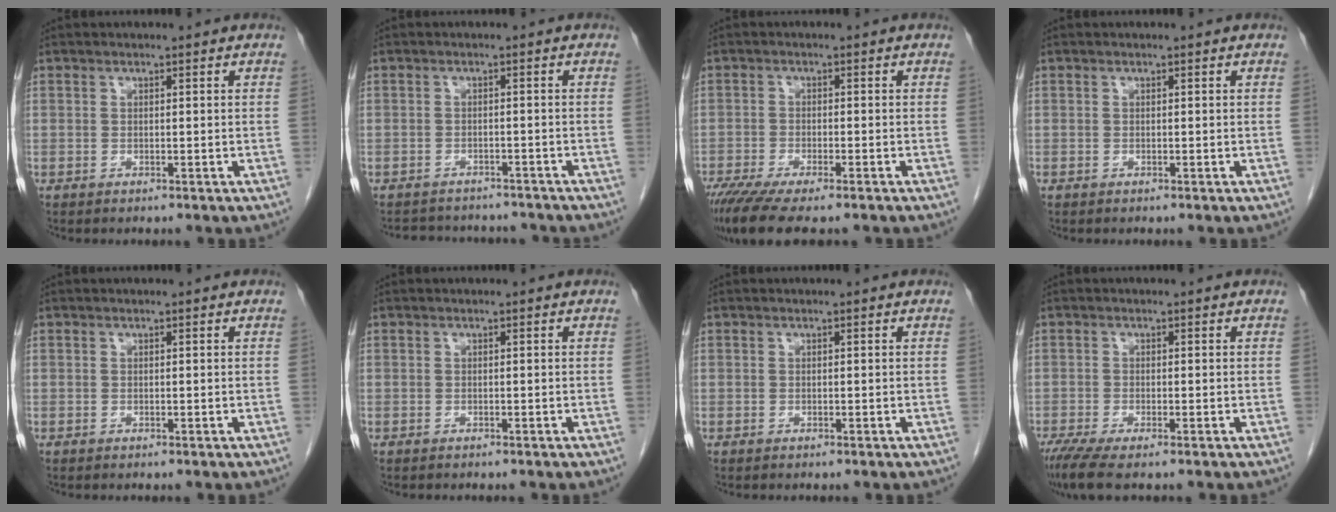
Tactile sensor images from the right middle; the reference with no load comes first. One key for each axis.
{"total": 9.4, "fx": -8.7, "fy": 2.8, "fz": 2.1, "tx": -0.037, "ty": 0.011, "tz": -0.105}
{"total": 9.9, "fx": -7.7, "fy": 1.6, "fz": 6.0, "tx": -0.094, "ty": -0.018, "tz": -0.124}
{"total": 0.0}
{"total": 0.0}
{"total": 0.6, "fx": -0.5, "fy": 0.1, "fz": 0.2, "tx": -0.005, "ty": -0.001, "tz": -0.008}
{"total": 0.0}
{"total": 5.0, "fx": -3.5, "fy": 0.7, "fz": 3.5, "tx": -0.064, "ty": -0.014, "tz": -0.063}